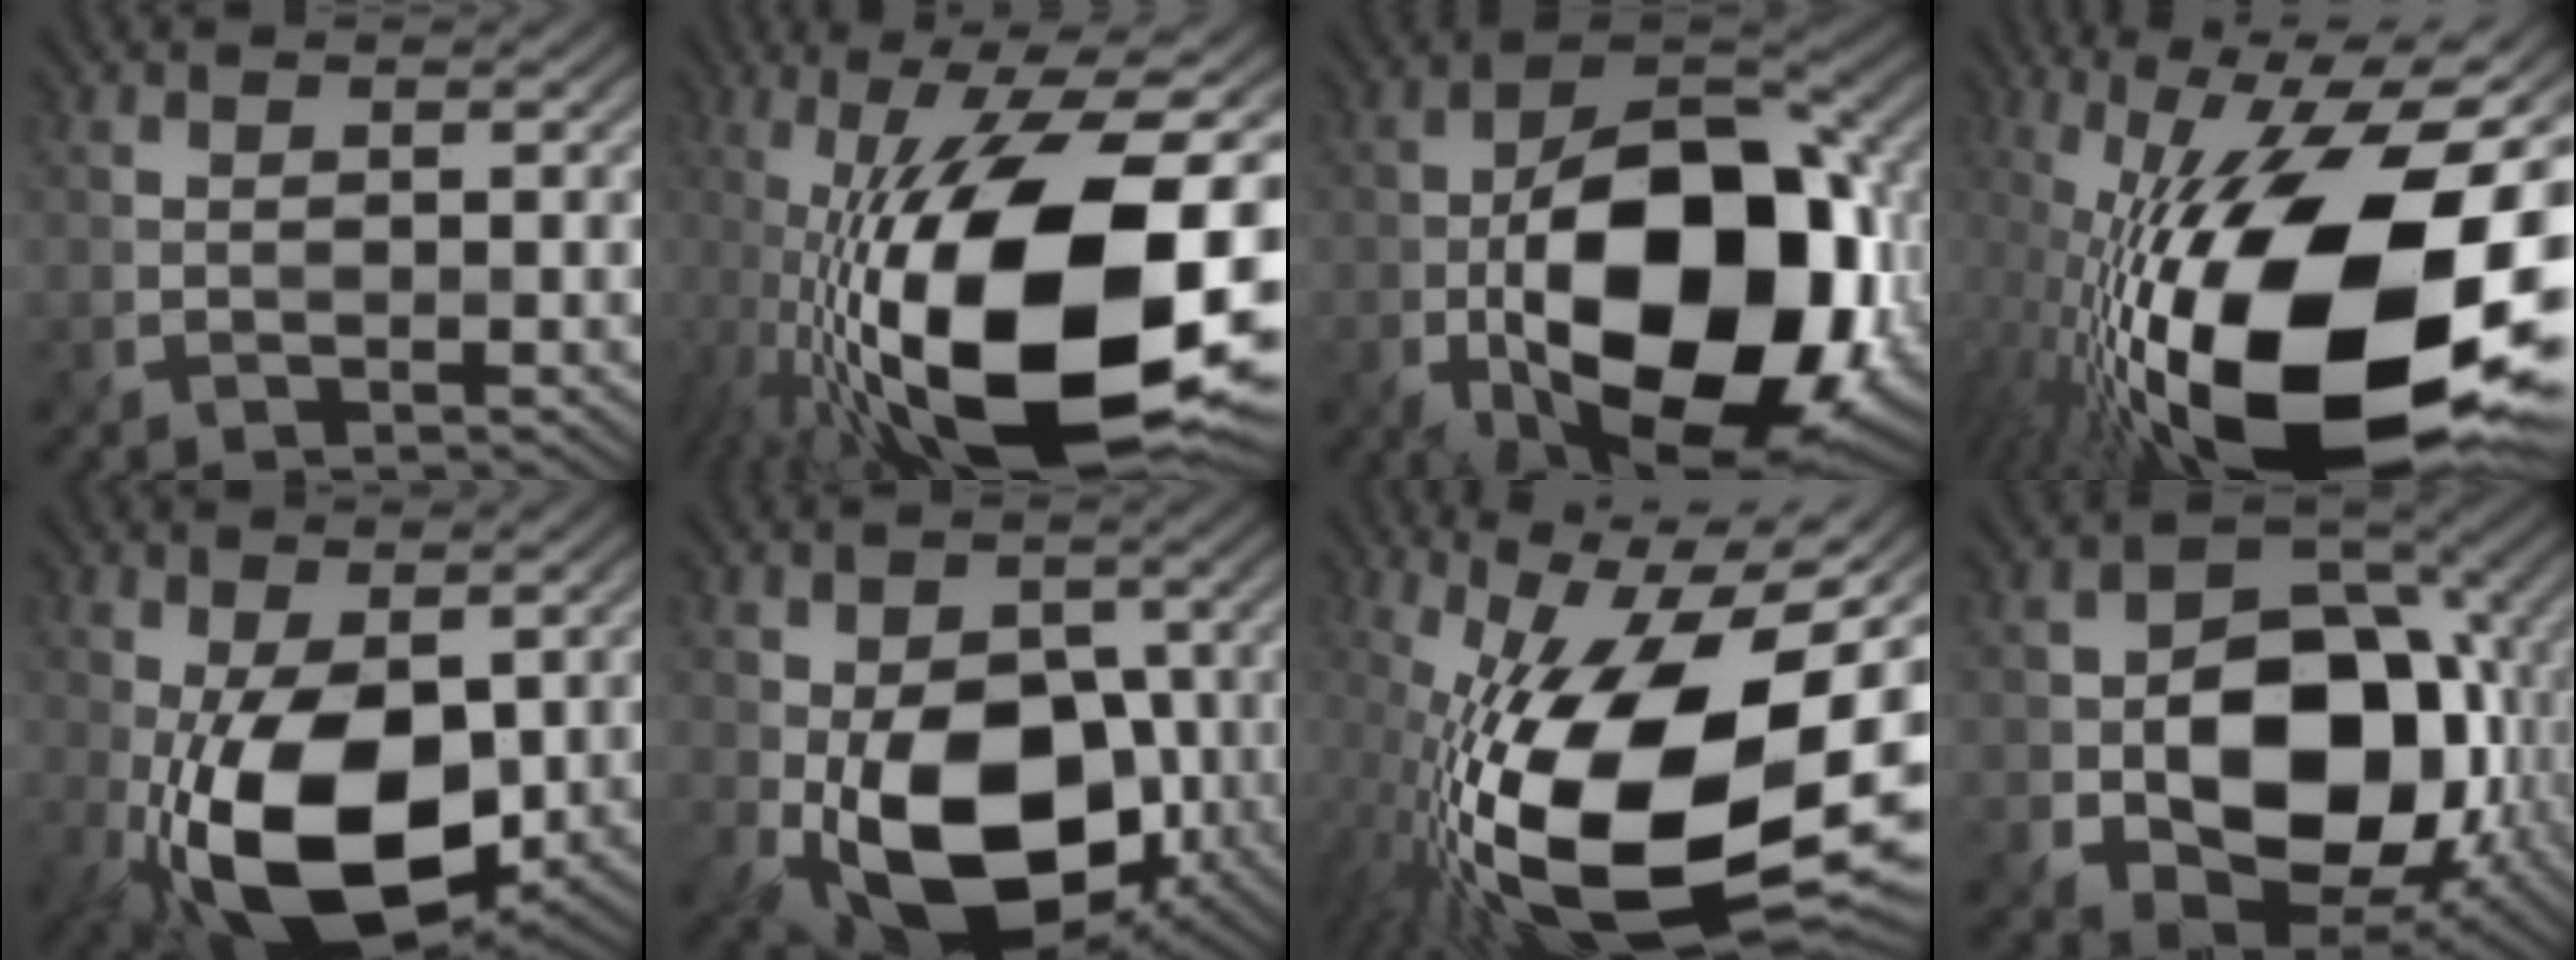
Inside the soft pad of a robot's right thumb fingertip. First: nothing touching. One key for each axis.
{"total": 19.3, "fx": -5.0, "fy": 7.3, "fz": 17.2, "tx": -0.310, "ty": -0.002, "tz": -0.087}
{"total": 18.3, "fx": -4.3, "fy": 10.8, "fz": 14.2, "tx": -0.228, "ty": -0.027, "tz": -0.062}
{"total": 23.2, "fx": -5.8, "fy": 9.6, "fz": 20.3, "tx": -0.379, "ty": -0.021, "tz": -0.098}
{"total": 14.2, "fx": -2.2, "fy": 8.0, "fz": 11.5, "tx": -0.229, "ty": -0.029, "tz": -0.032}
{"total": 13.6, "fx": -2.7, "fy": 9.3, "fz": 9.6, "tx": -0.158, "ty": -0.023, "tz": -0.047}
{"total": 20.7, "fx": -4.5, "fy": 8.6, "fz": 18.3, "tx": -0.332, "ty": -0.011, "tz": -0.078}
{"total": 15.2, "fx": -1.8, "fy": 11.2, "fz": 10.2, "tx": -0.141, "ty": -0.012, "tz": -0.032}